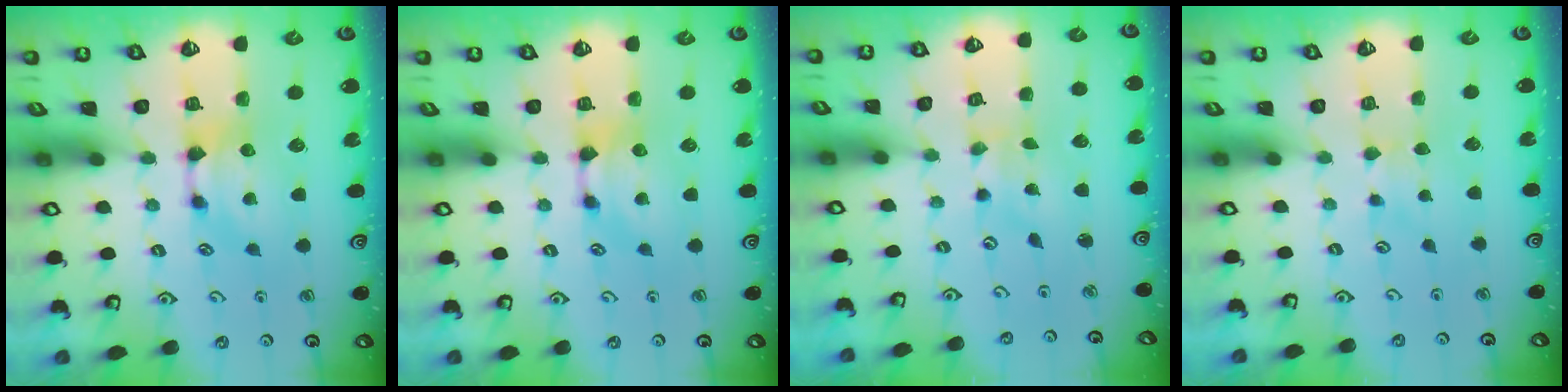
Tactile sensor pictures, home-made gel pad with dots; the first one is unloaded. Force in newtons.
{"total": 0.0}
{"total": 3.7, "press": 3.6, "slide": 0.8}
{"total": 1.6, "press": 1.6, "slide": 0.3}